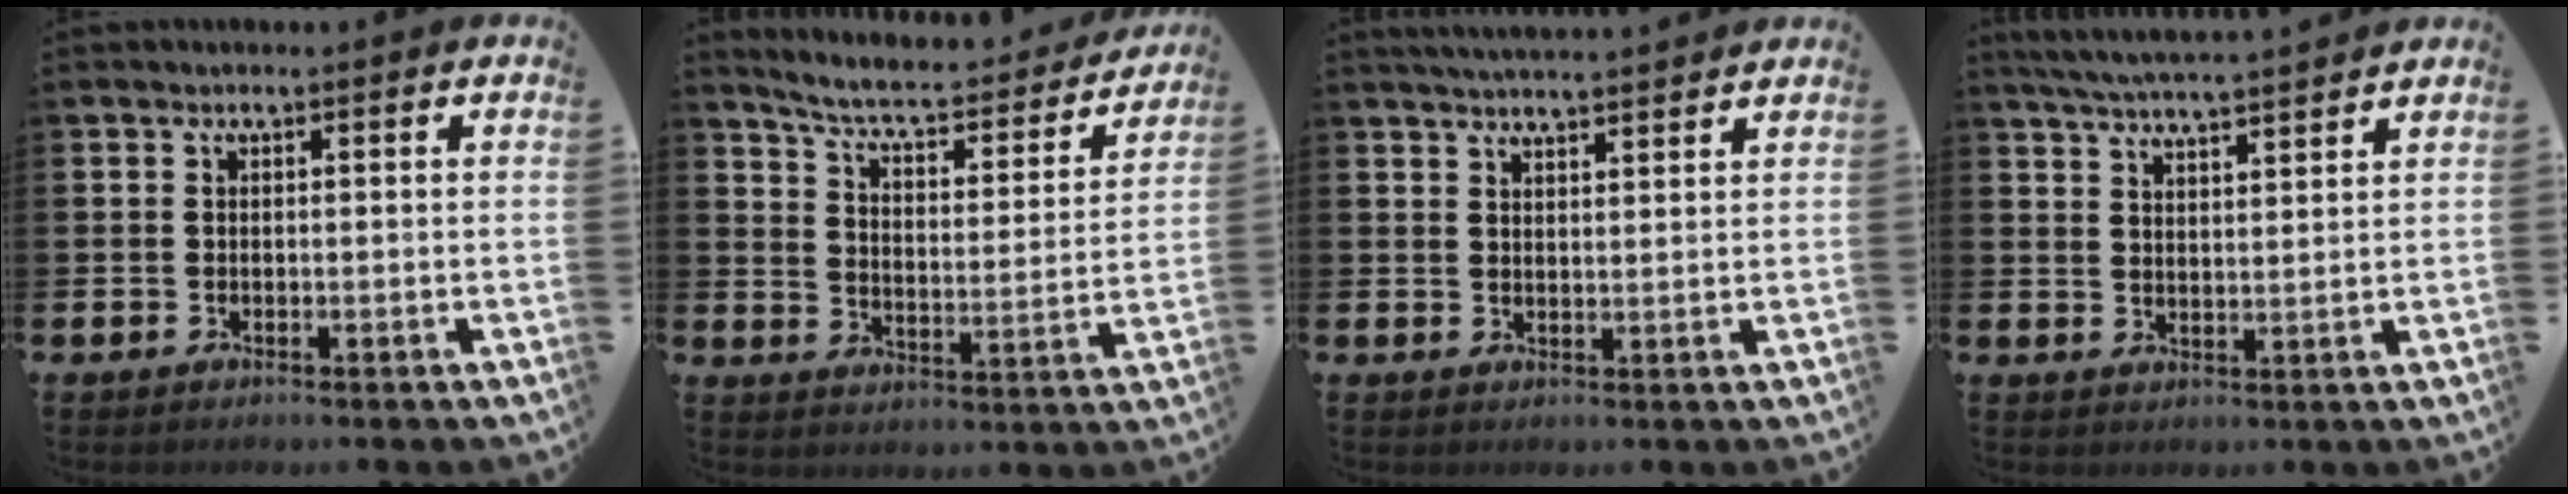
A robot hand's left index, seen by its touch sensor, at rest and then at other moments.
{"total": 6.4, "force": [5.8, 0.9, 2.5], "torque": [-0.078, -0.044, 0.093]}
{"total": 3.6, "force": [3.6, -0.2, 0.3], "torque": [-0.012, -0.016, 0.066]}
{"total": 5.2, "force": [5.1, -0.1, 0.9], "torque": [-0.041, -0.025, 0.093]}